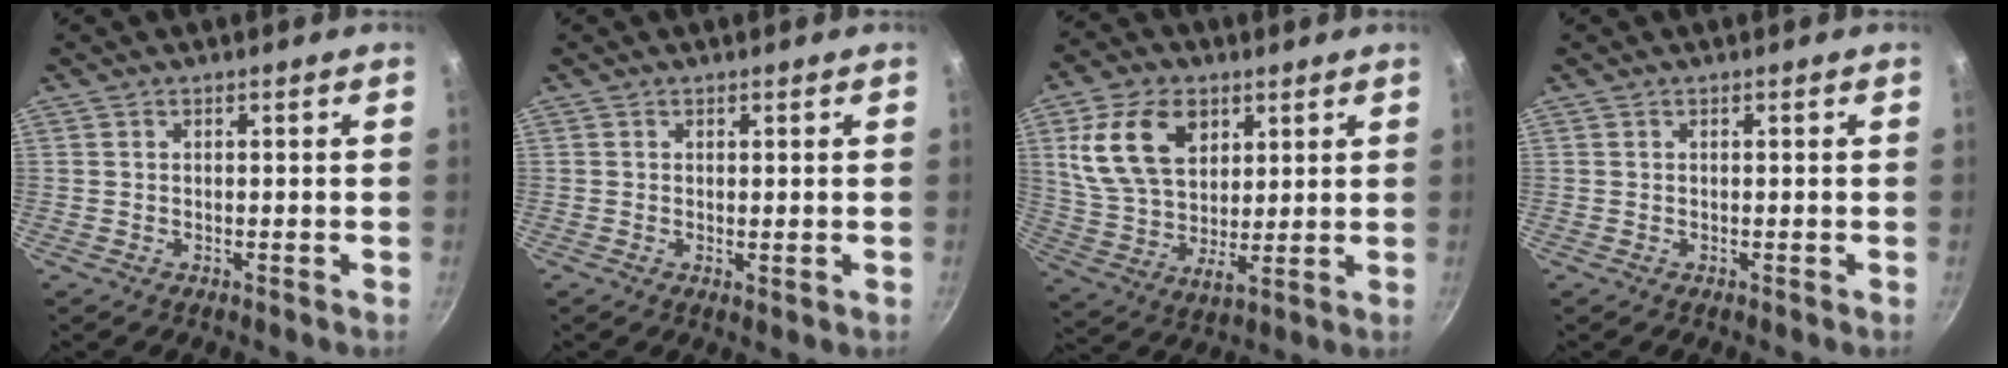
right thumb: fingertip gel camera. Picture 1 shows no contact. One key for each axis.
{"total": 0.9, "fx": 0.2, "fy": 0.4, "fz": 0.8, "tx": -0.014, "ty": -0.006, "tz": 0.001}
{"total": 15.6, "fx": 6.0, "fy": 10.0, "fz": 10.4, "tx": -0.173, "ty": -0.014, "tz": 0.116}
{"total": 0.0}